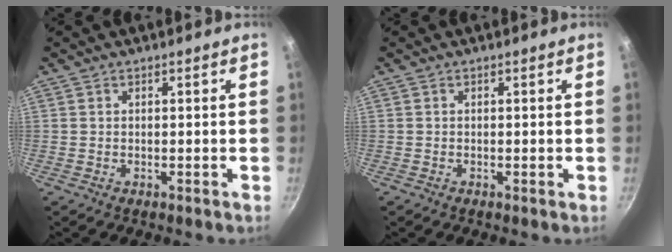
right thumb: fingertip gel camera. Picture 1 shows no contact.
{"total": 0.0}